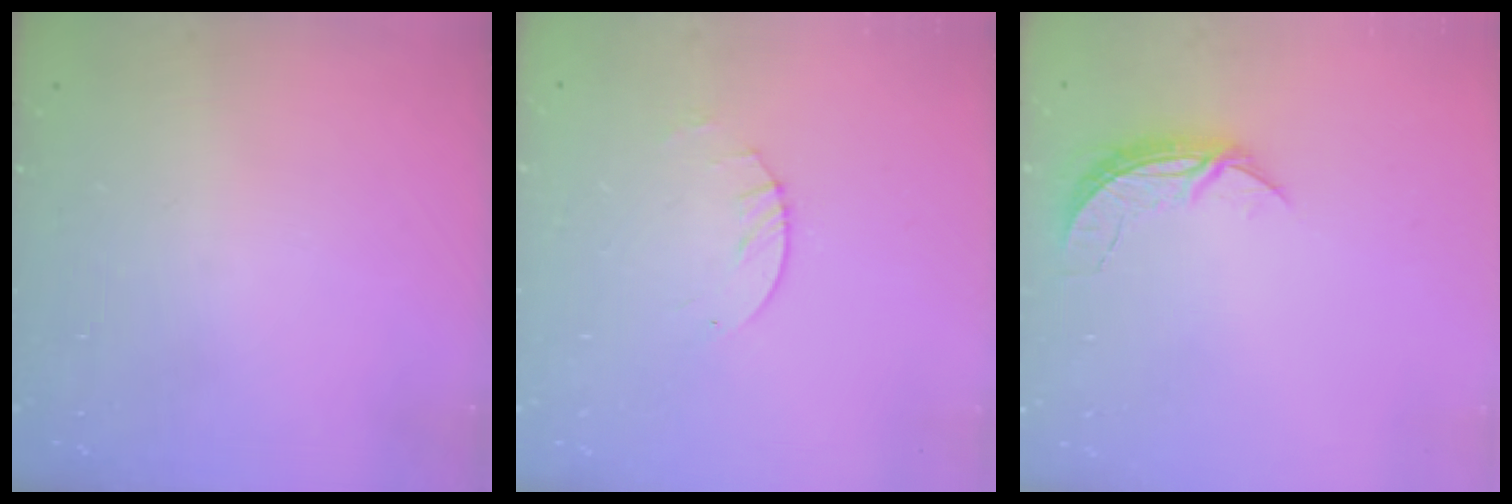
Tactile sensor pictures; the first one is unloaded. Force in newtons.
{"total": 2.6, "press": 2.5, "slide": 0.4}
{"total": 5.5, "press": 5.5, "slide": 0.3}